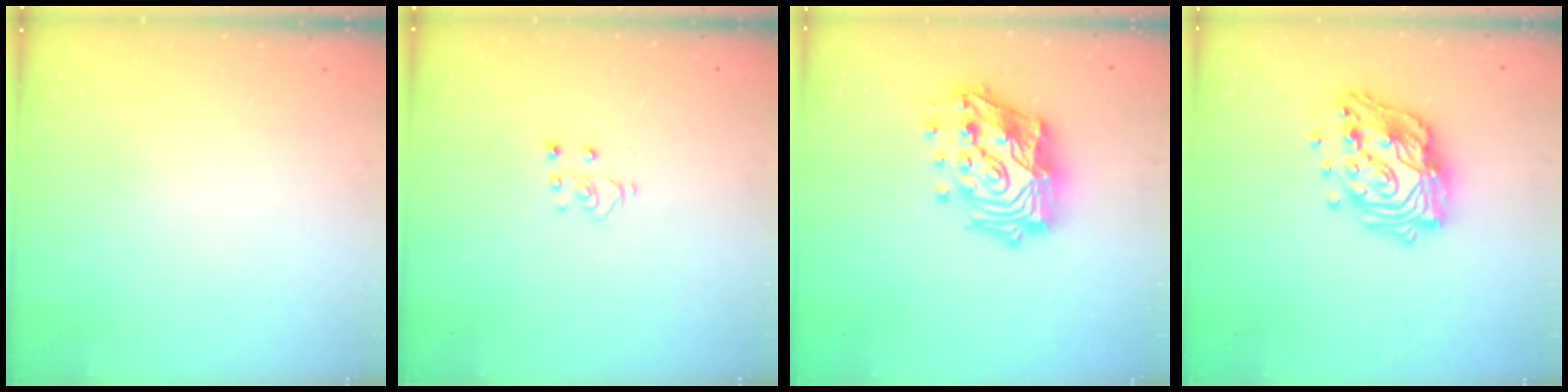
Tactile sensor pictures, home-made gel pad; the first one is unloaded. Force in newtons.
{"total": 3.9, "press": 3.9, "slide": 0.1}
{"total": 25.6, "press": 25.5, "slide": 2.2}
{"total": 18.2, "press": 18.1, "slide": 1.5}